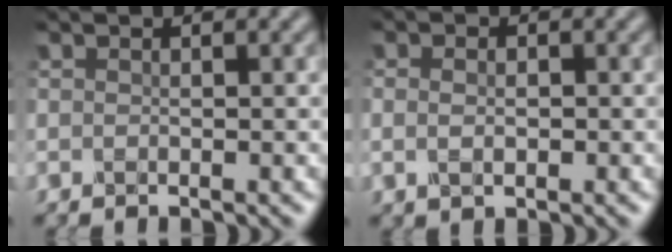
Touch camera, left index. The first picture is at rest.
{"total": 1.9, "force": [0.0, 1.3, 1.4], "torque": [-0.019, 0.004, -0.005]}